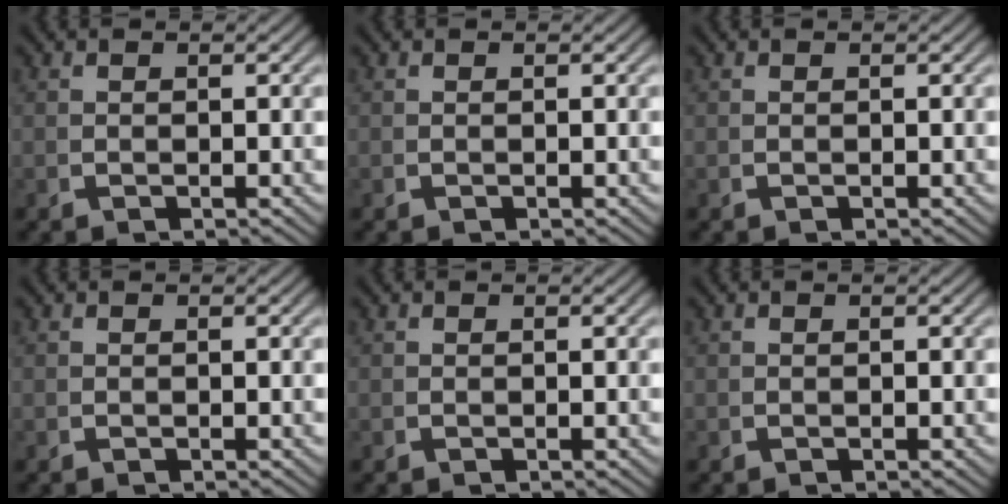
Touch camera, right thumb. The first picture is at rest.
{"total": 0.0}
{"total": 0.0}
{"total": 0.0}
{"total": 0.0}
{"total": 0.0}